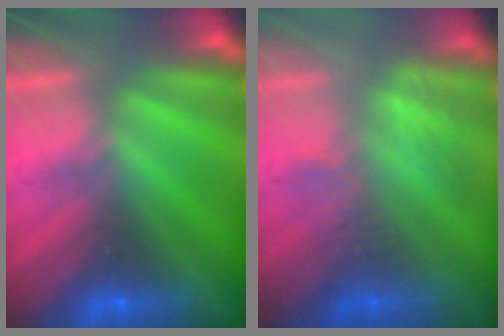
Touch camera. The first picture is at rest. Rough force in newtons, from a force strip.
{"total": 2.8}